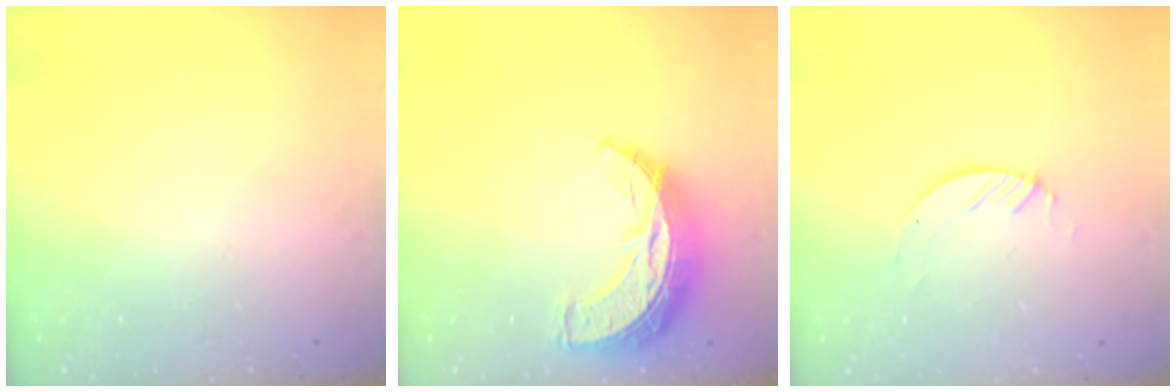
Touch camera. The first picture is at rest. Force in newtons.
{"total": 14.1, "press": 14.1, "slide": 0.6}
{"total": 3.4, "press": 3.4, "slide": 0.4}